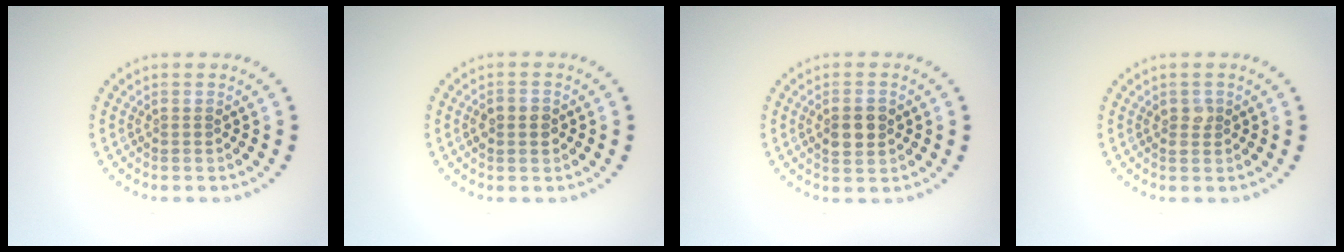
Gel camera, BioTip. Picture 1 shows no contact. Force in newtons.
{"total": 2.3, "press": 2.3, "slide": 0.2}
{"total": 2.8, "press": 2.8, "slide": 0.2}
{"total": 1.1, "press": 1.1, "slide": 0.0}